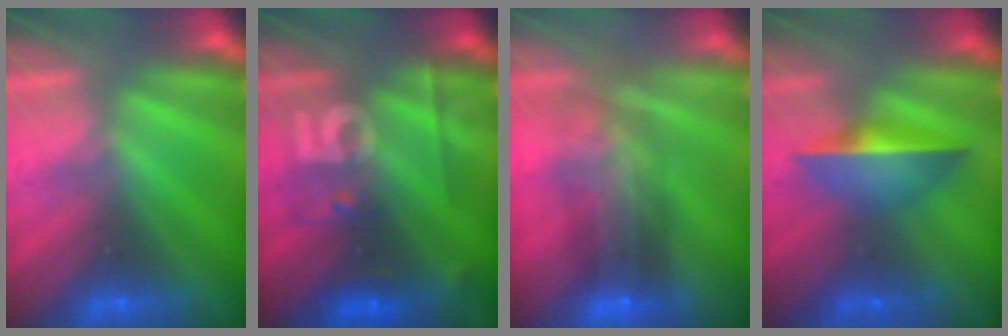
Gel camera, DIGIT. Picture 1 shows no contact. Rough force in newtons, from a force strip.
{"total": 2.4}
{"total": 7.0}
{"total": 1.7}